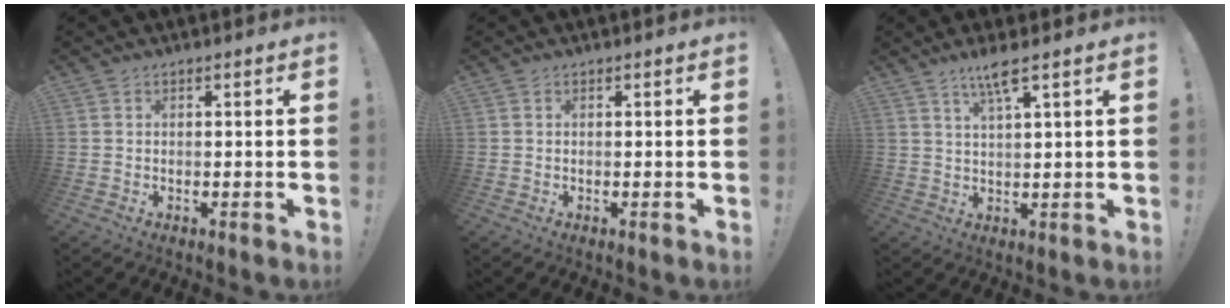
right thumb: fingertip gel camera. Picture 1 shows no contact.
{"total": 0.0}
{"total": 6.0, "force": [3.7, 0.5, 4.7], "torque": [-0.089, -0.008, 0.060]}